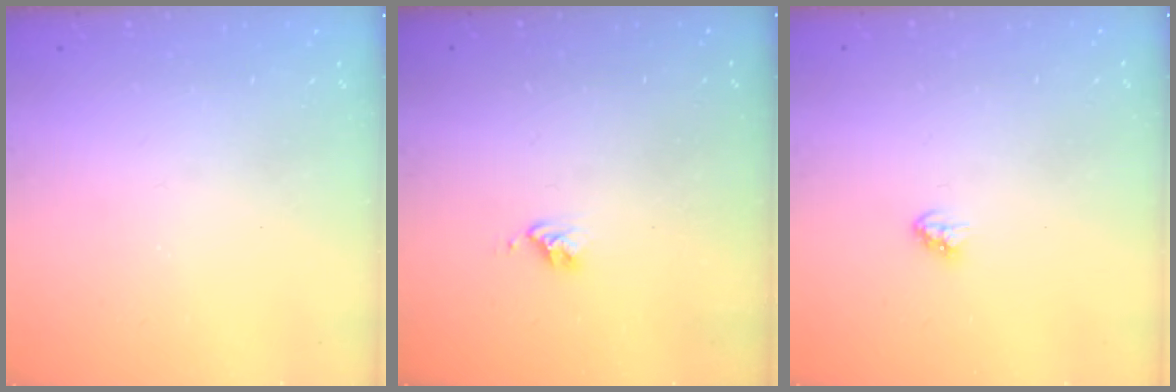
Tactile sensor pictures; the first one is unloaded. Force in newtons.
{"total": 2.7, "press": 2.6, "slide": 0.4}
{"total": 2.9, "press": 2.9, "slide": 0.2}